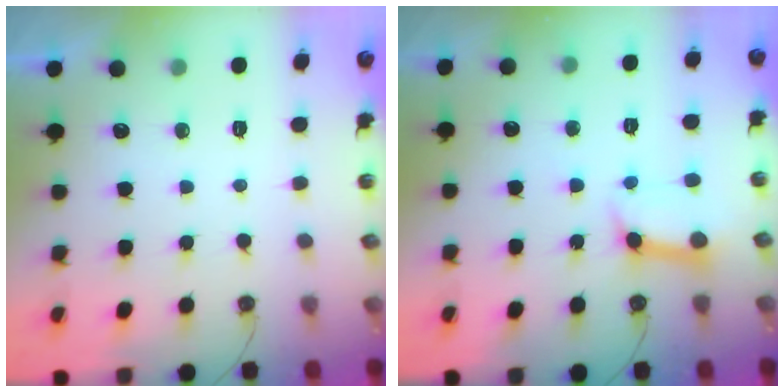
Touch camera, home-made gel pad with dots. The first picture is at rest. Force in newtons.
{"total": 10.5, "press": 10.4, "slide": 1.2}